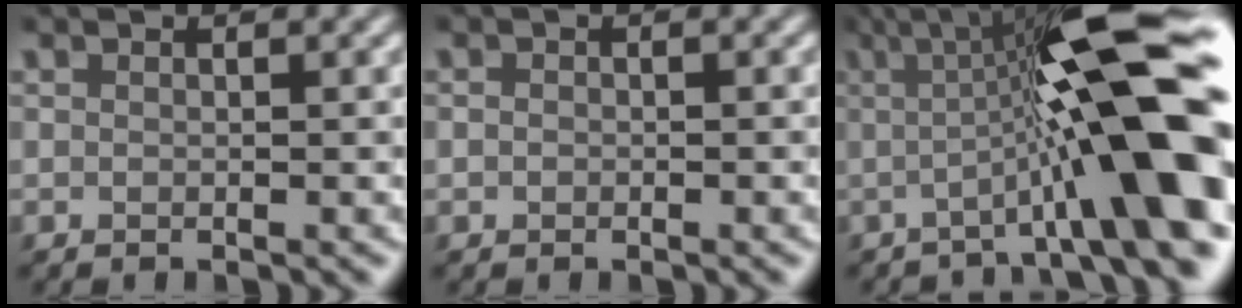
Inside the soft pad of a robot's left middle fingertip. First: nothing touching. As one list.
[{"total": 0.5, "force": [-0.1, 0.5, 0.2], "torque": [-0.001, -0.003, -0.003]}, {"total": 13.7, "force": [-0.8, 2.5, 13.5], "torque": [-0.179, 0.027, -0.021]}]